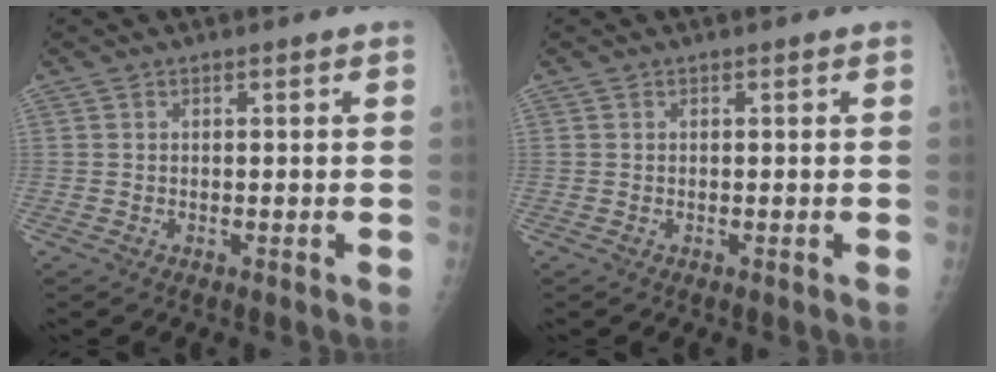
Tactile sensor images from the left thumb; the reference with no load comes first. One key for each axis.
{"total": 0.0}